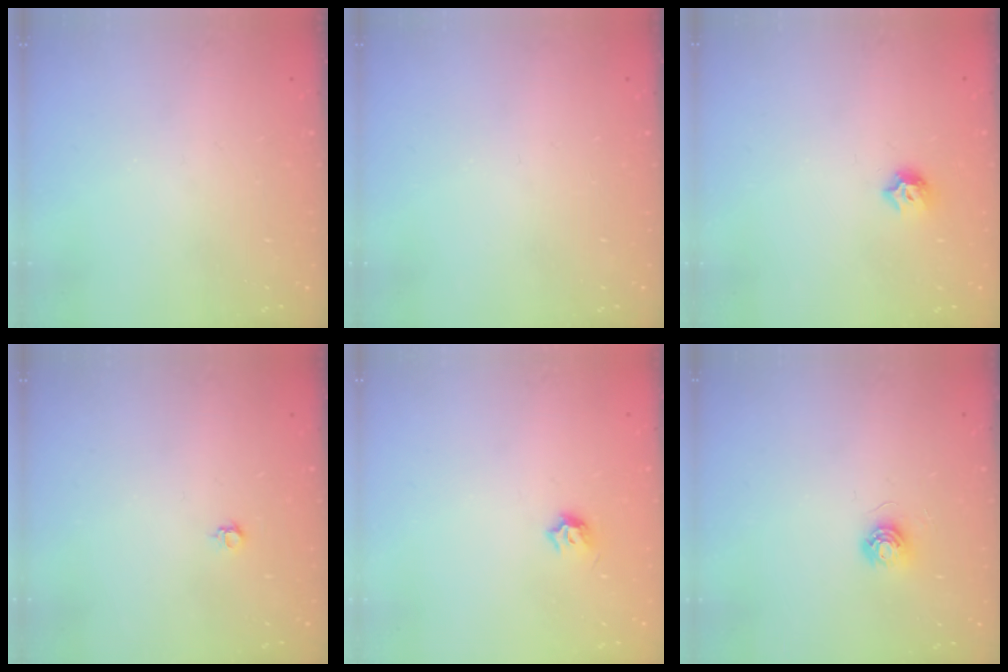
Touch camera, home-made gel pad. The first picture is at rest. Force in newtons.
{"total": 0.0}
{"total": 6.3, "press": 6.3, "slide": 0.8}
{"total": 4.0, "press": 3.9, "slide": 0.7}
{"total": 4.1, "press": 4.0, "slide": 0.7}
{"total": 5.6, "press": 5.6, "slide": 0.3}